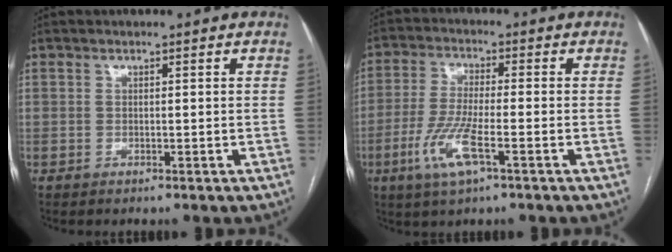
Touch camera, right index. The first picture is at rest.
{"total": 8.2, "force": [-3.5, 1.1, 7.4], "torque": [-0.161, -0.012, -0.067]}